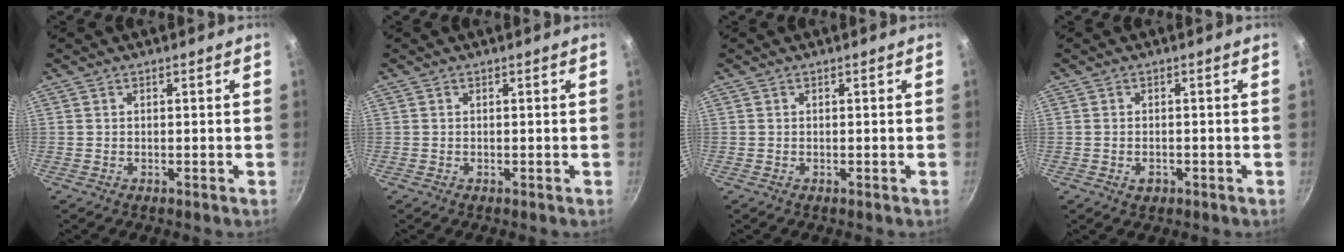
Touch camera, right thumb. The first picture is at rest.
{"total": 0.0}
{"total": 0.0}
{"total": 2.0, "force": [-0.9, 1.4, 1.2], "torque": [-0.018, 0.005, -0.011]}